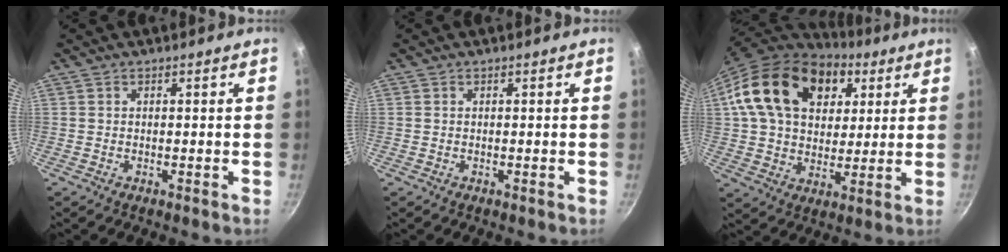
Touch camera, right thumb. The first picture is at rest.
{"total": 0.0}
{"total": 22.2, "force": [8.0, 15.5, 13.7], "torque": [-0.213, -0.001, 0.135]}